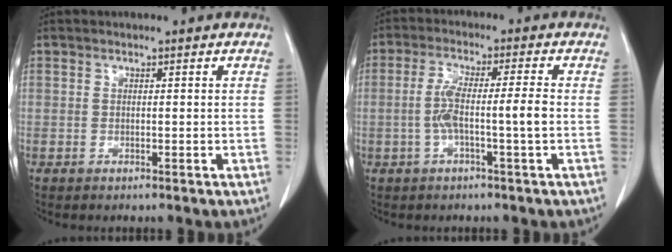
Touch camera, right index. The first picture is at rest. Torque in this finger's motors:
{"motor_torque": [1.07, -0.30, 0.49, 0.13]}